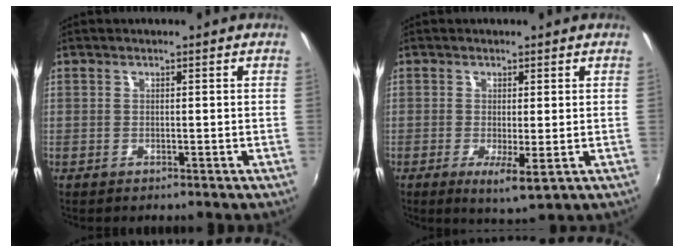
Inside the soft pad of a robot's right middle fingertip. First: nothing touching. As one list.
[{"total": 4.2, "force": [-0.9, 0.6, 4.1], "torque": [-0.075, -0.016, -0.011]}]